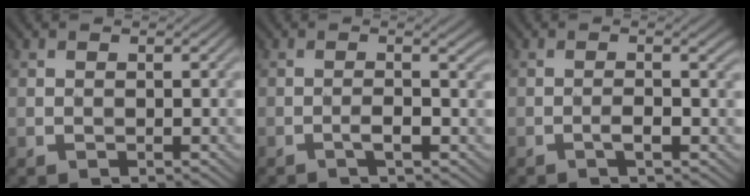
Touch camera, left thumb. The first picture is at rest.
{"total": 2.8, "force": [-0.8, 0.1, 2.7], "torque": [-0.046, 0.008, -0.017]}
{"total": 2.3, "force": [-0.7, 0.0, 2.2], "torque": [-0.041, 0.007, -0.015]}